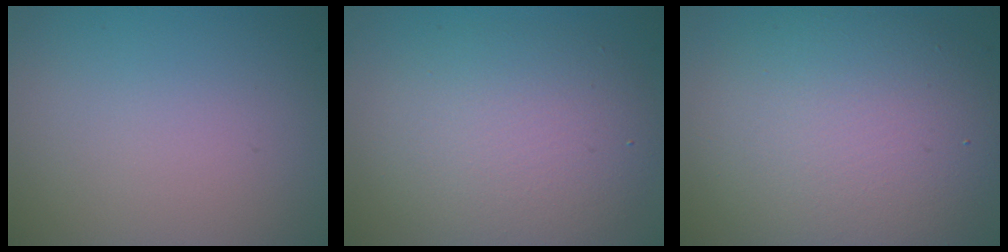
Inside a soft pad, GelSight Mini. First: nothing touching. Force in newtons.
{"total": 5.9, "press": 5.9, "slide": 0.5}
{"total": 9.3, "press": 9.3, "slide": 1.0}